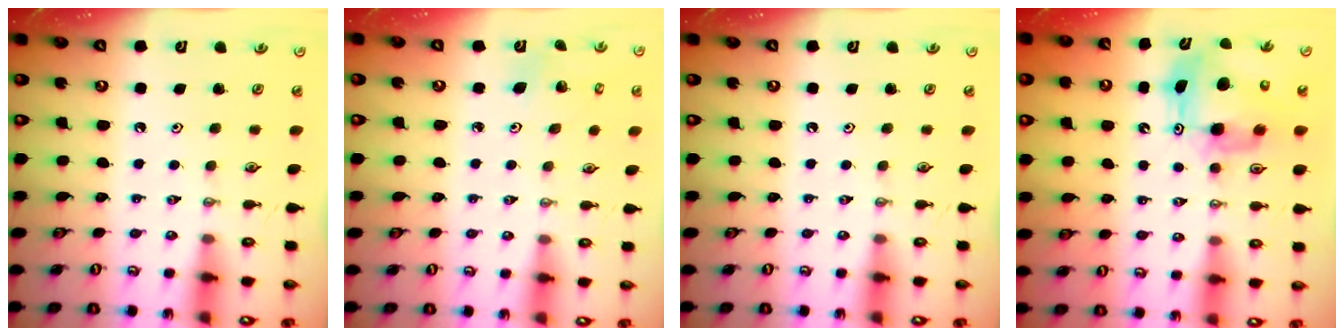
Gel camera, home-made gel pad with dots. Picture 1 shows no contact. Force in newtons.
{"total": 4.0, "press": 4.0, "slide": 0.4}
{"total": 0.0}
{"total": 11.1, "press": 11.0, "slide": 1.2}